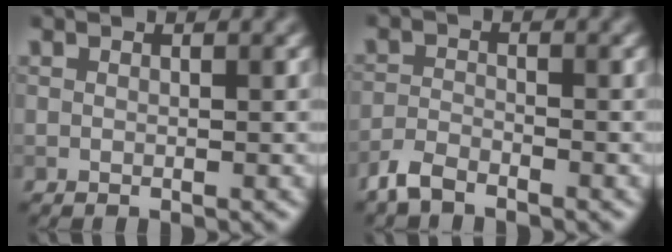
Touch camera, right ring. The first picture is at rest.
{"total": 2.3, "force": [-2.1, 0.6, 0.8], "torque": [-0.019, 0.000, -0.050]}